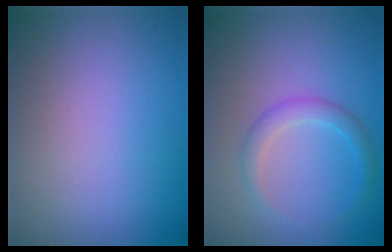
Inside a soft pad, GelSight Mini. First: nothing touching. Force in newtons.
{"total": 2.1, "press": 2.1, "slide": 0.1}